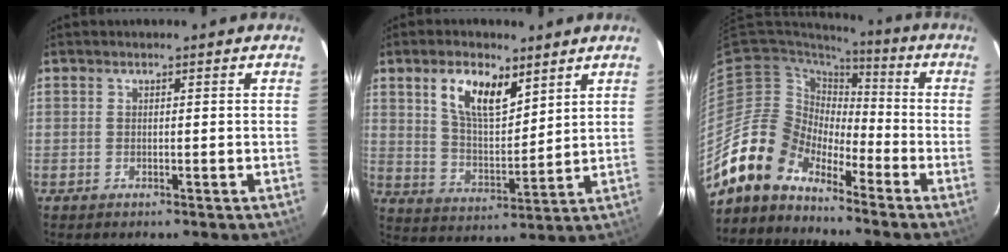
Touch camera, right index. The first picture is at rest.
{"total": 10.3, "force": [5.9, 4.7, 7.1], "torque": [-0.128, 0.007, 0.115]}
{"total": 11.7, "force": [-9.9, 6.1, 1.5], "torque": [-0.034, 0.029, -0.195]}